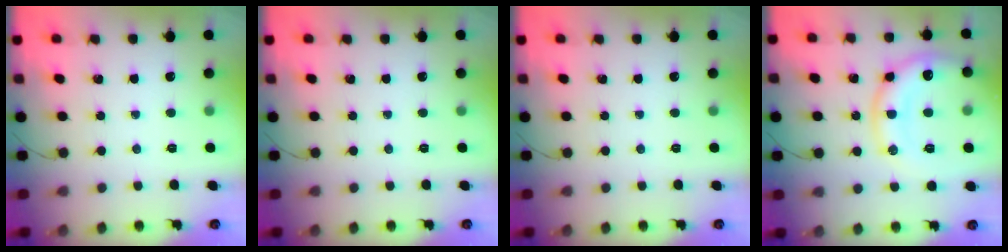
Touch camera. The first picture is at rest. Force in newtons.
{"total": 0.0}
{"total": 0.0}
{"total": 15.3, "press": 15.2, "slide": 1.5}